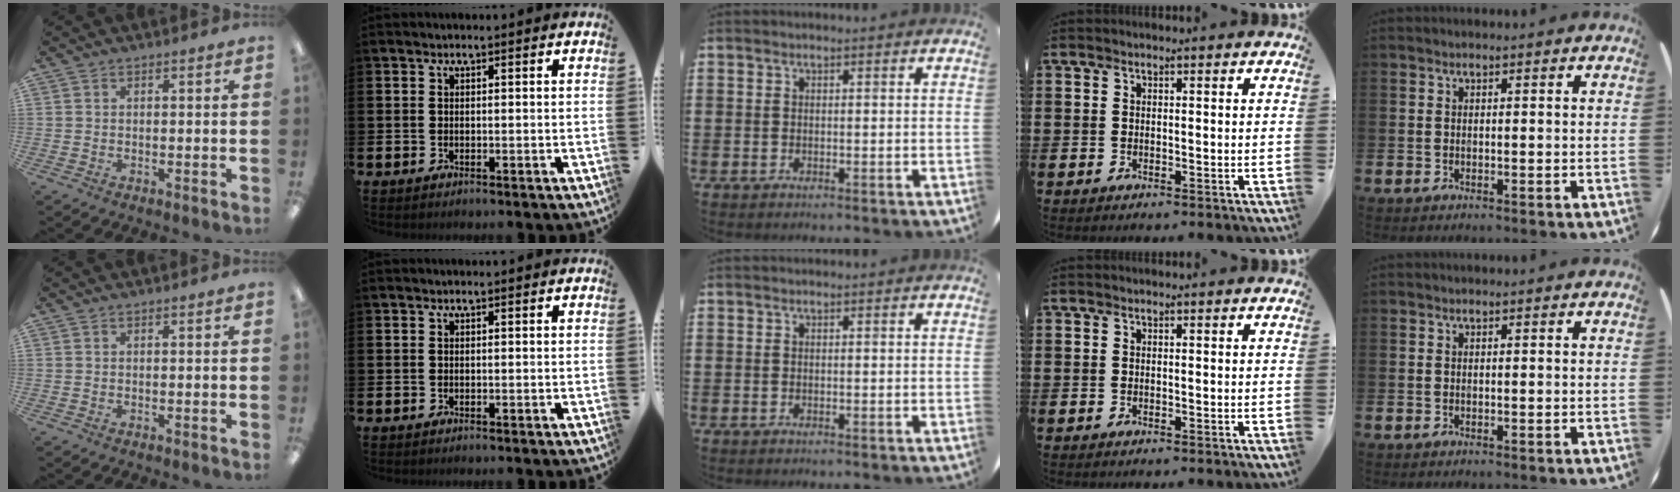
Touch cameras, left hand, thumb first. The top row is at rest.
{}